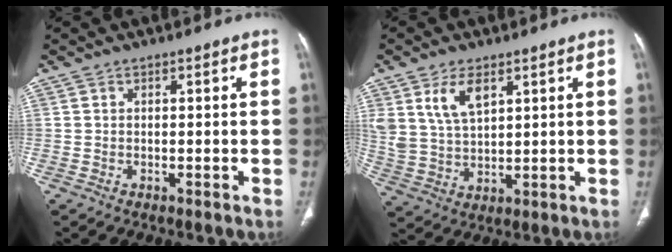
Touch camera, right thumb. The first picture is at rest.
{"total": 8.3, "force": [4.1, 4.3, 5.7], "torque": [-0.104, -0.017, 0.092]}